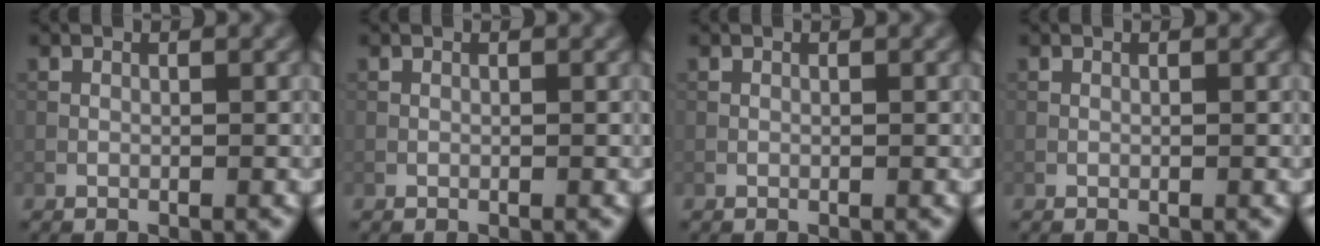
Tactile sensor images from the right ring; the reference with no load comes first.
{"total": 0.0}
{"total": 0.0}
{"total": 0.0}